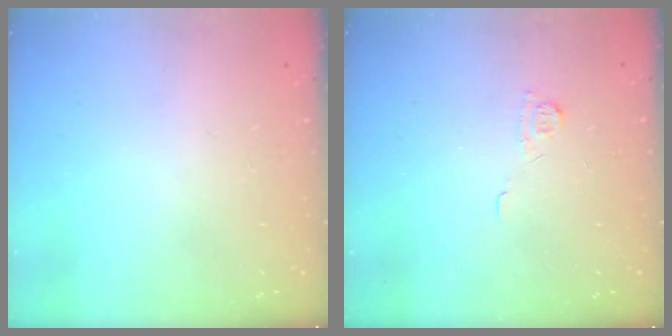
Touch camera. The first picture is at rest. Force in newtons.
{"total": 3.9, "press": 3.9, "slide": 0.6}